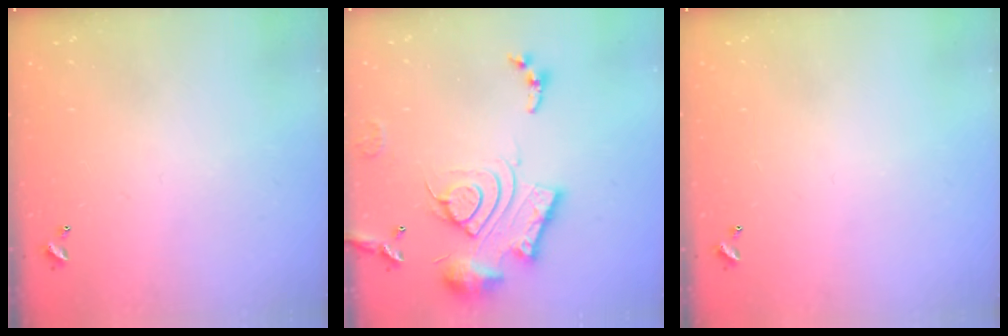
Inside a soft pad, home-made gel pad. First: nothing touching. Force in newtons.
{"total": 19.5, "press": 19.4, "slide": 2.0}
{"total": 0.0}